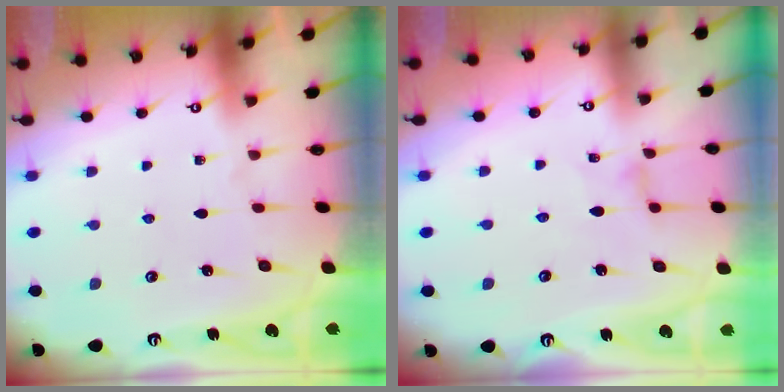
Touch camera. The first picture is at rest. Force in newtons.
{"total": 1.4, "press": 1.3, "slide": 0.4}